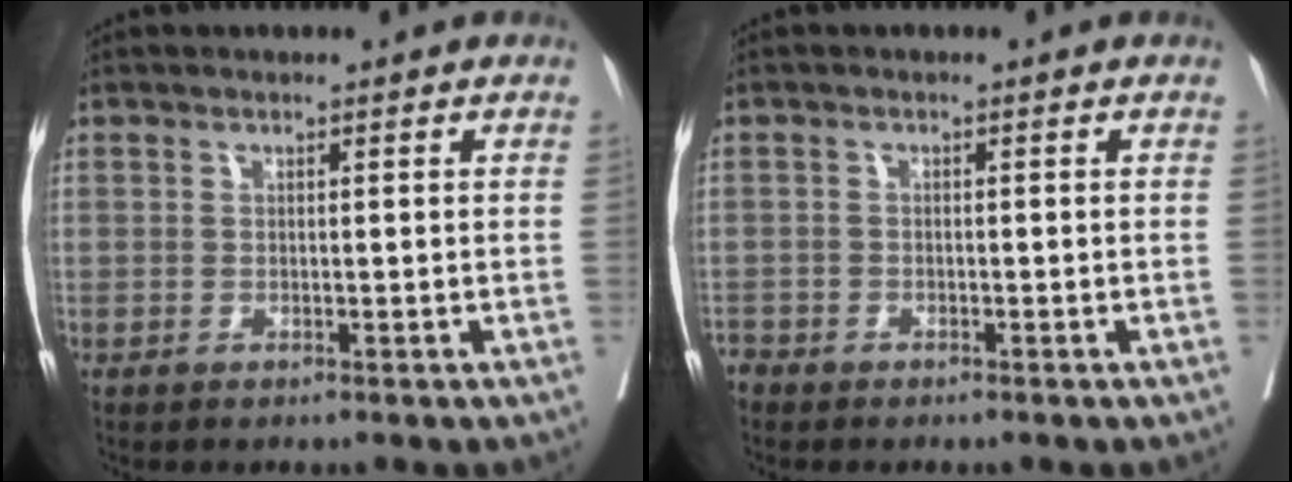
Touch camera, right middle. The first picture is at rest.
{"total": 1.5, "force": [-1.4, 0.6, -0.2], "torque": [0.004, 0.000, -0.027]}